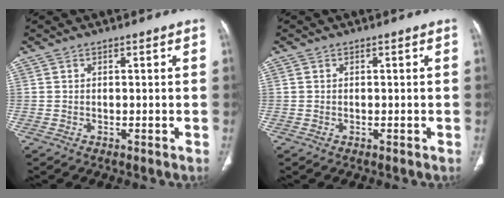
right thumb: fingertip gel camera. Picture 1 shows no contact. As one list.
[{"total": 0.0}]